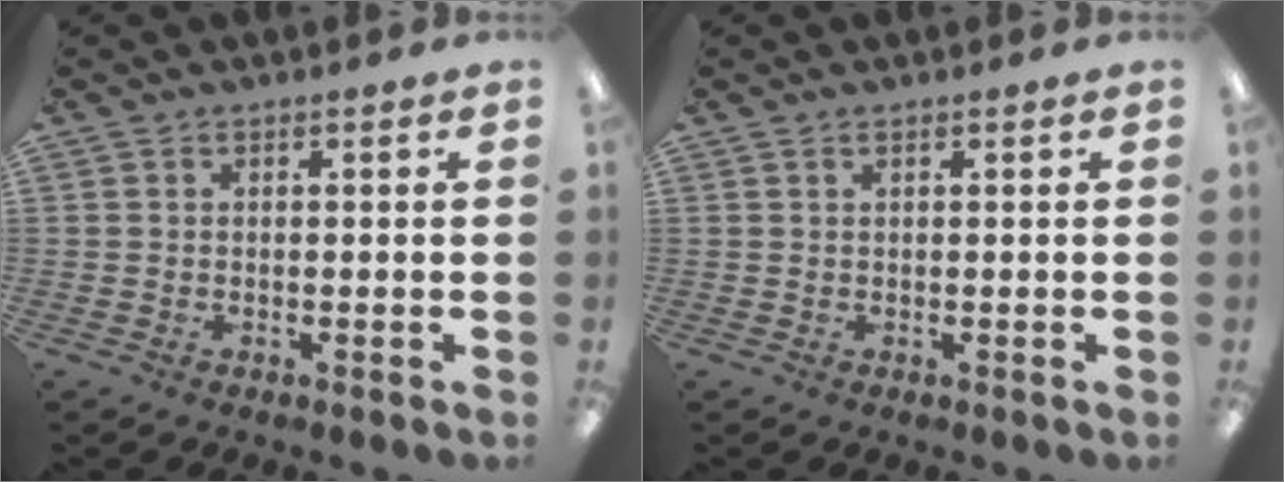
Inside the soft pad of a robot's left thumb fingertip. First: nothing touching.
{"total": 0.8, "force": [0.5, 0.2, 0.6], "torque": [-0.013, 0.002, 0.008]}